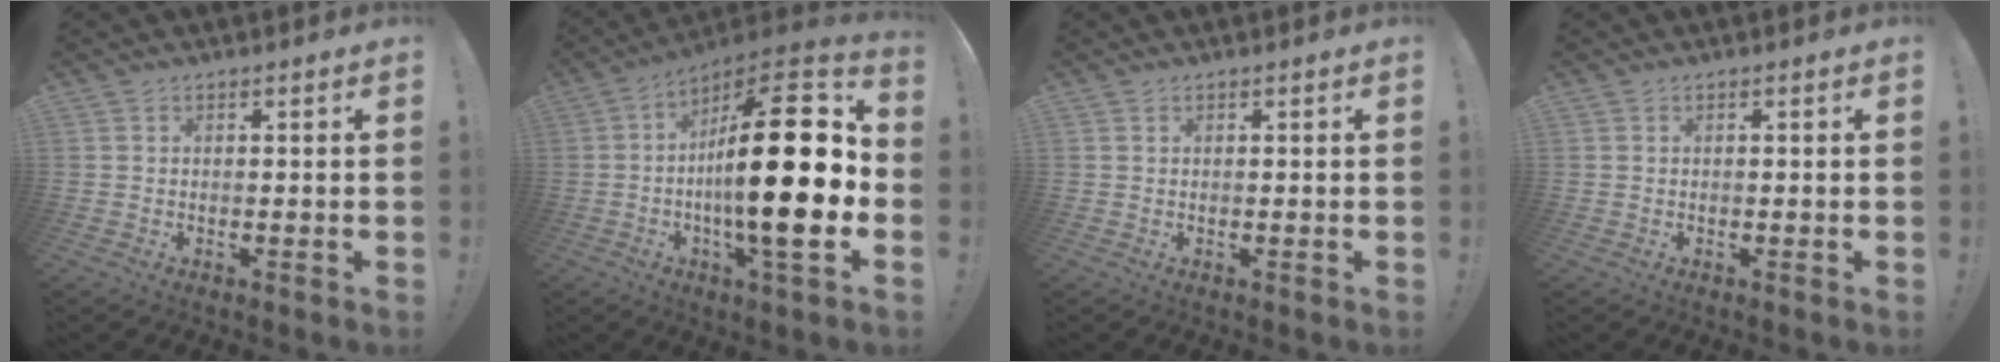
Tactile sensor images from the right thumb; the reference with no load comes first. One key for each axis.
{"total": 27.7, "fx": -1.9, "fy": 7.4, "fz": 26.6, "tx": -0.449, "ty": 0.003, "tz": -0.038}
{"total": 0.0}
{"total": 0.0}